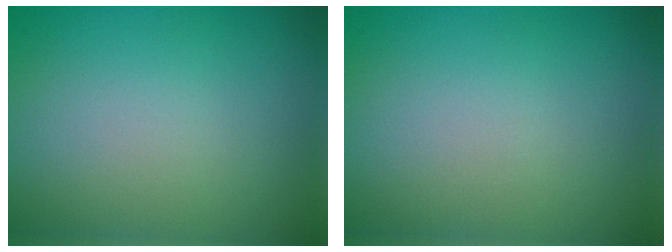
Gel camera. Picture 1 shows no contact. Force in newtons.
{"total": 0.0}